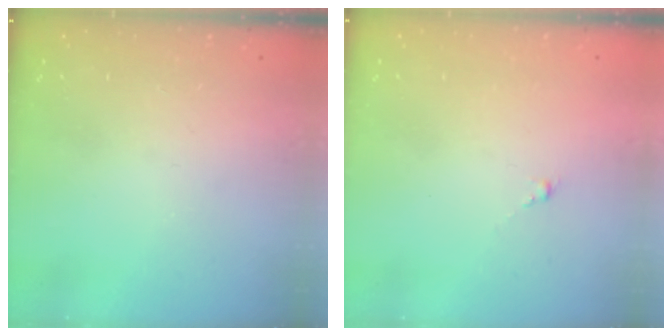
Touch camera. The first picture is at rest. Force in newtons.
{"total": 0.0}